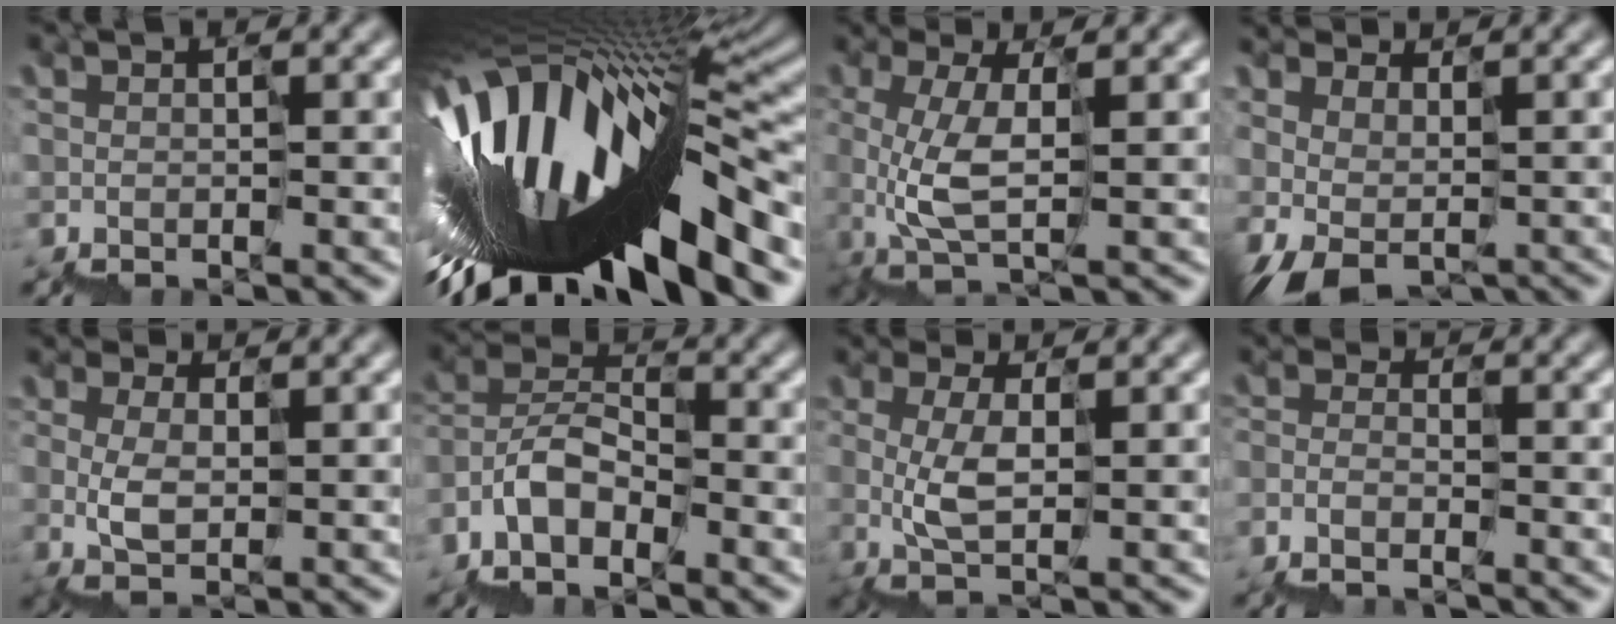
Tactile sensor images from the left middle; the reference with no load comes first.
{"total": 16.9, "force": [-1.1, 6.2, 15.6], "torque": [-0.267, 0.002, -0.007]}
{"total": 3.1, "force": [0.6, 1.2, 2.8], "torque": [-0.060, 0.004, 0.021]}
{"total": 2.5, "force": [-0.5, 1.6, 1.8], "torque": [-0.039, 0.003, 0.010]}
{"total": 1.3, "force": [0.8, 0.6, 0.8], "torque": [-0.028, 0.007, 0.027]}
{"total": 4.7, "force": [-3.4, 2.5, 2.1], "torque": [-0.038, 0.020, -0.061]}
{"total": 1.9, "force": [0.8, 0.8, 1.5], "torque": [-0.038, 0.005, 0.024]}
{"total": 3.3, "force": [-3.2, 0.6, -0.2], "torque": [-0.008, 0.001, -0.049]}